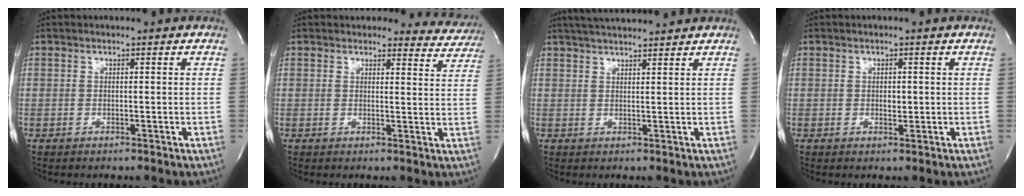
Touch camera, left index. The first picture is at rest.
{"total": 8.5, "force": [8.1, 2.4, -0.7], "torque": [0.050, -0.030, 0.055]}
{"total": 8.3, "force": [7.6, 0.3, 3.1], "torque": [-0.059, 0.029, 0.116]}
{"total": 1.1, "force": [0.1, 0.7, 0.9], "torque": [-0.011, 0.000, 0.003]}